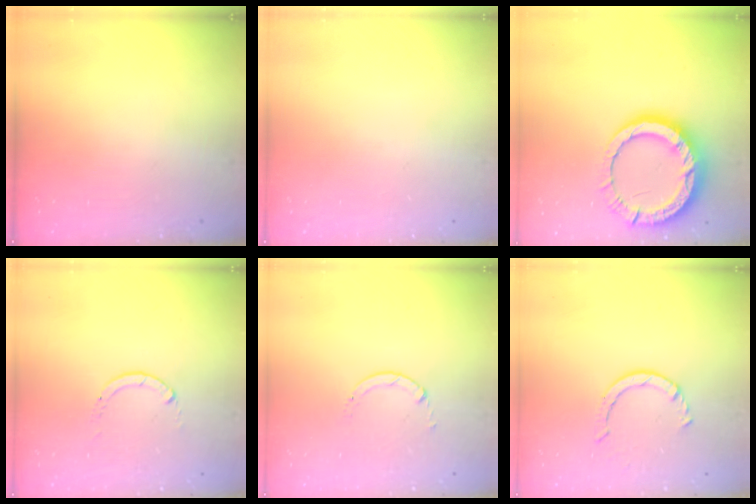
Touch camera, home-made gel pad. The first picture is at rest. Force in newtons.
{"total": 0.0}
{"total": 13.9, "press": 13.8, "slide": 1.5}
{"total": 0.0}
{"total": 0.7, "press": 0.7, "slide": 0.1}
{"total": 2.2, "press": 2.2, "slide": 0.4}